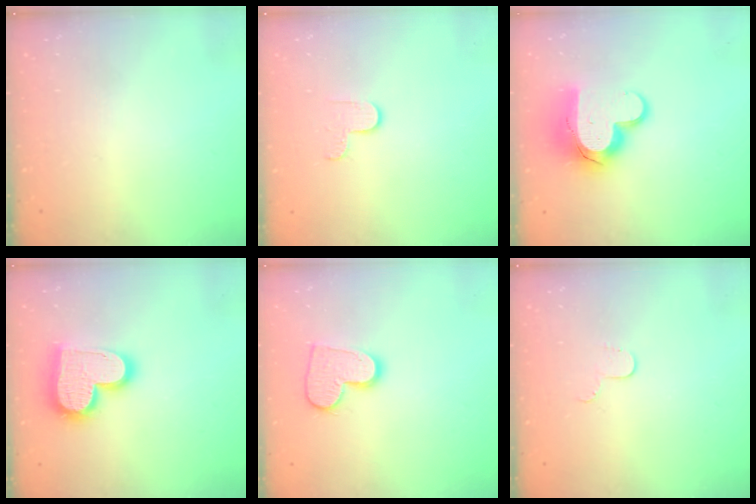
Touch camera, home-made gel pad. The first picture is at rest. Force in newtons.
{"total": 2.9, "press": 2.9, "slide": 0.3}
{"total": 14.1, "press": 14.0, "slide": 1.2}
{"total": 17.4, "press": 17.3, "slide": 1.3}
{"total": 12.0, "press": 11.9, "slide": 0.8}
{"total": 4.2, "press": 4.2, "slide": 0.4}